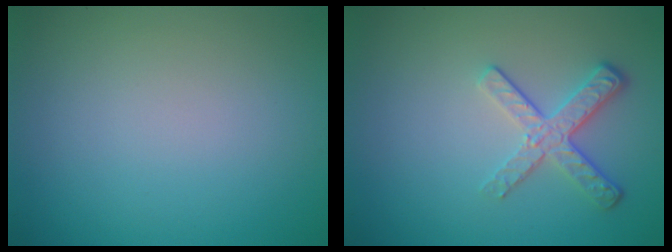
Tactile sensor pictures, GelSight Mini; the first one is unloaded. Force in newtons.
{"total": 3.0, "press": 2.3, "slide": 1.9}